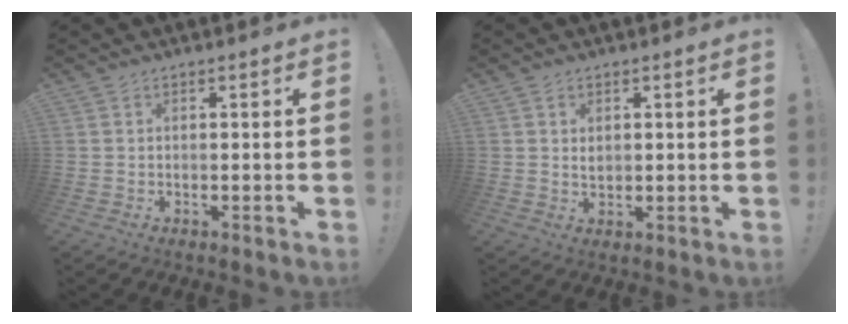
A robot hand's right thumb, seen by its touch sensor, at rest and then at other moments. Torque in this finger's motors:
{"motor_torque": [-0.37, 0.14, -0.21, 0.20, -0.10]}